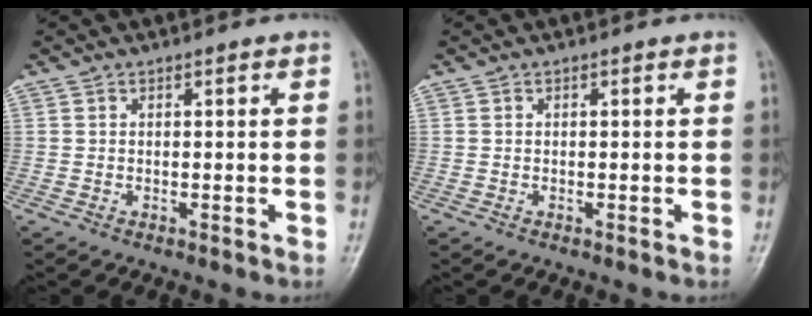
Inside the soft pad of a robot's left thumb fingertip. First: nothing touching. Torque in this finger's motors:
{"motor_torque": [0.00, 0.00, 0.00, -0.02, 0.00]}